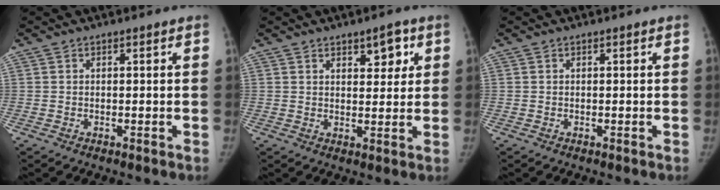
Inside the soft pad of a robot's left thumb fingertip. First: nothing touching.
{"total": 3.7, "force": [1.7, 1.7, 2.9], "torque": [-0.024, -0.004, 0.021]}
{"total": 0.0}